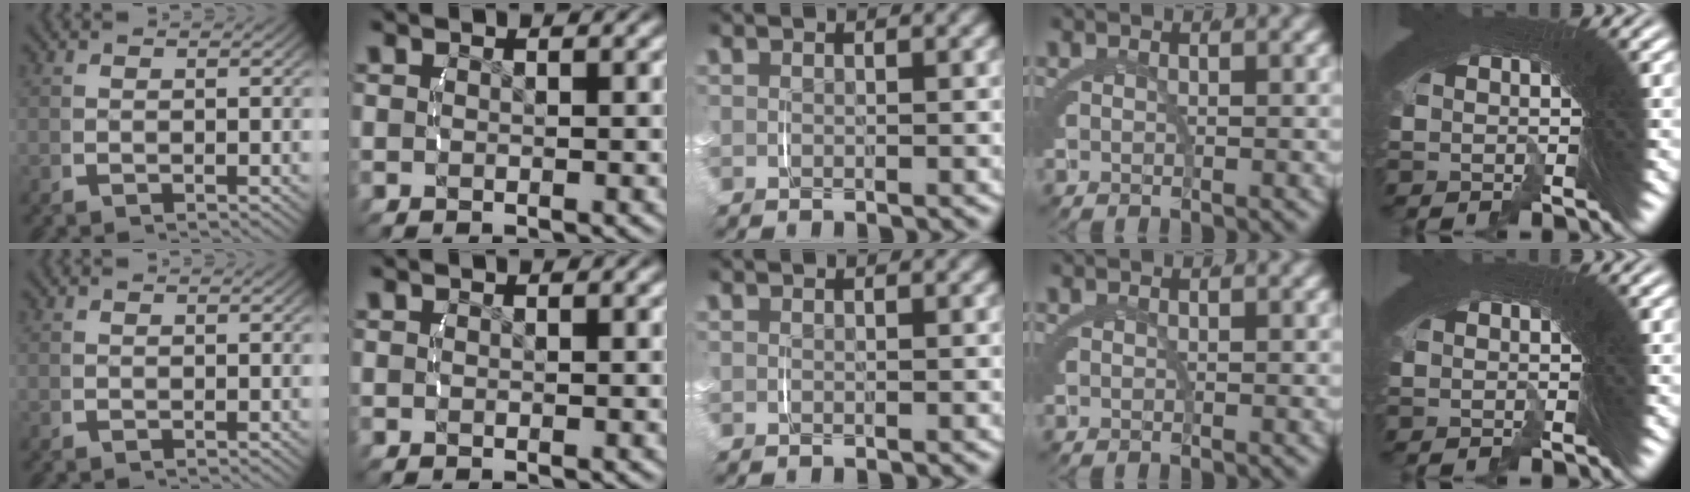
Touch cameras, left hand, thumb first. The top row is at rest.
{}